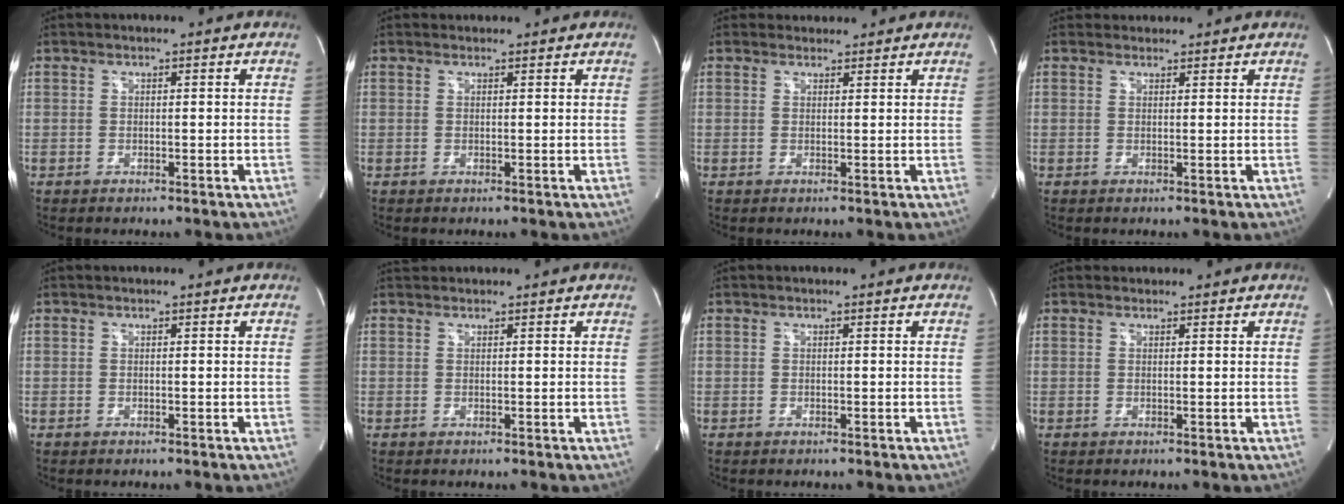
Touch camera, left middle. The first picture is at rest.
{"total": 0.7, "force": [0.6, 0.3, -0.1], "torque": [-0.006, 0.010, 0.011]}
{"total": 2.0, "force": [1.8, 0.8, -0.3], "torque": [0.001, 0.016, 0.025]}
{"total": 2.2, "force": [2.0, 0.8, -0.3], "torque": [0.004, 0.021, 0.030]}
{"total": 0.0}
{"total": 1.1, "force": [1.1, 0.3, 0.0], "torque": [-0.008, 0.019, 0.022]}
{"total": 0.0}
{"total": 0.7, "force": [0.6, 0.3, -0.1], "torque": [-0.004, 0.010, 0.010]}